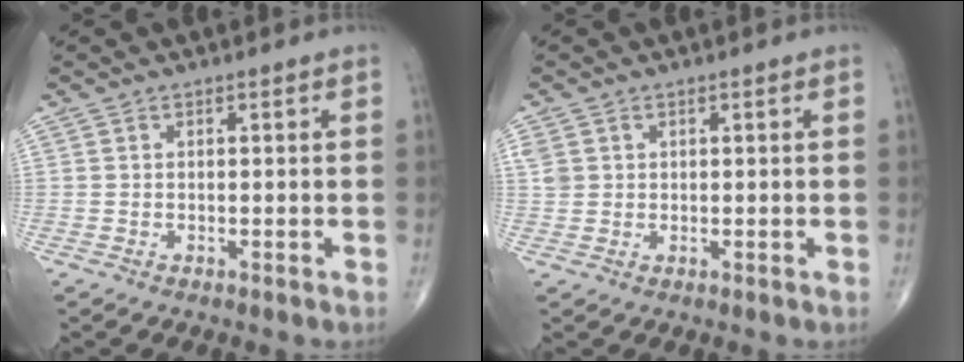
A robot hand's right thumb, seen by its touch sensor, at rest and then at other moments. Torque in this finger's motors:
{"motor_torque": [0.00, 0.18, 0.39, 0.29, -0.04]}